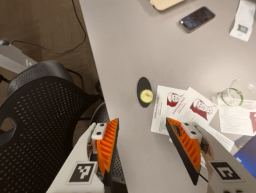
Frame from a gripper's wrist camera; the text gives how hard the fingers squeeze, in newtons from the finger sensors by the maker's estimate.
{"total": 1.2, "left": 2.0, "right": 0.4}